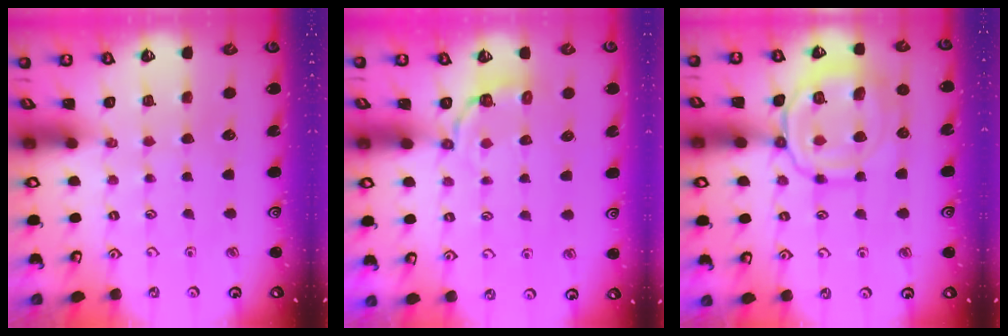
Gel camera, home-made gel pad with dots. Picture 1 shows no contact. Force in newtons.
{"total": 3.3, "press": 1.6, "slide": 2.9}
{"total": 14.7, "press": 14.6, "slide": 1.4}